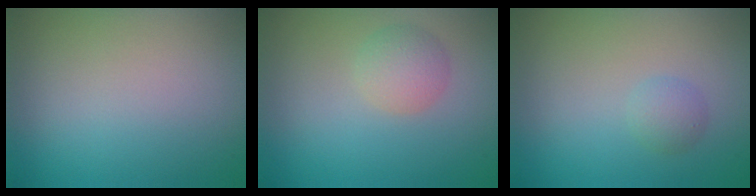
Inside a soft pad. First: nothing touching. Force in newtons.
{"total": 2.3, "press": 2.3, "slide": 0.1}
{"total": 1.3, "press": 1.3, "slide": 0.1}